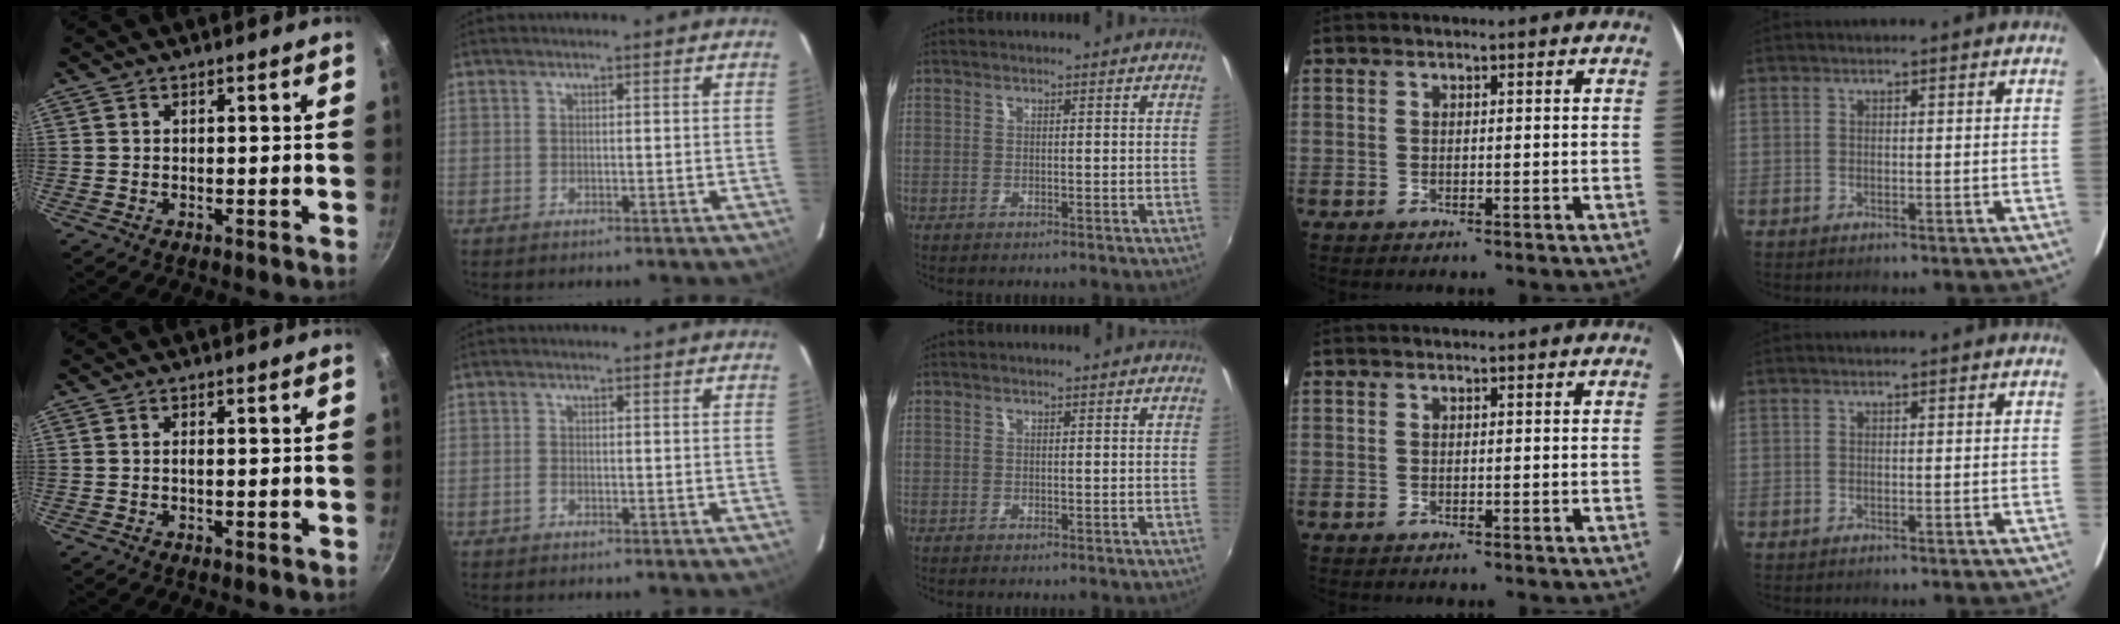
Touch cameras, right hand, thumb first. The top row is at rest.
{"thumb": {"total": 0.7, "force": [-0.1, 0.2, 0.7], "torque": [-0.013, 0.001, -0.002]}, "index": {"total": 0.8, "force": [-0.5, 0.4, 0.4], "torque": [-0.007, 0.002, -0.011]}}